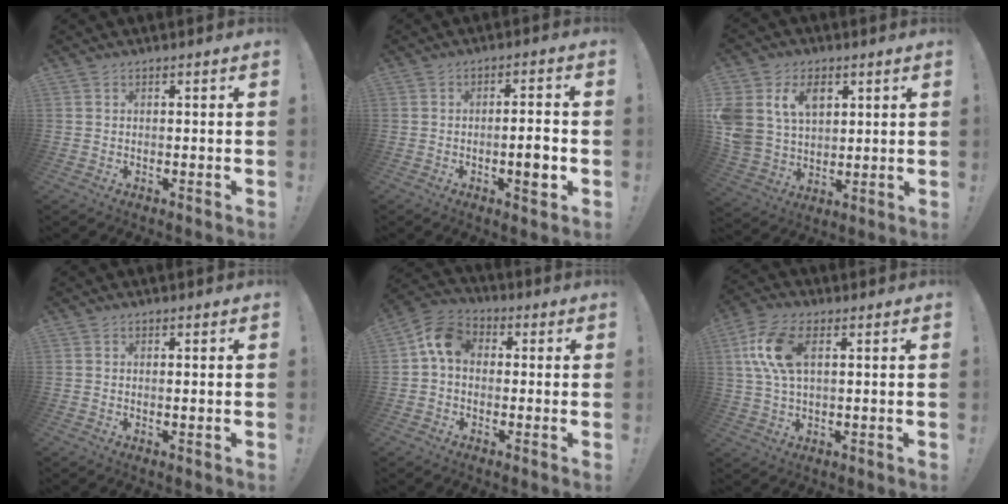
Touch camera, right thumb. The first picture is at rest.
{"total": 6.1, "force": [-1.9, 1.3, 5.7], "torque": [-0.079, 0.004, -0.031]}
{"total": 12.6, "force": [5.4, 9.5, 6.2], "torque": [-0.119, -0.023, 0.108]}
{"total": 0.7, "force": [0.3, -0.1, 0.7], "torque": [-0.006, -0.003, 0.002]}
{"total": 9.1, "force": [1.3, 6.7, 6.0], "torque": [-0.102, 0.017, 0.030]}
{"total": 12.1, "force": [3.3, 6.1, 9.8], "torque": [-0.201, -0.002, 0.062]}